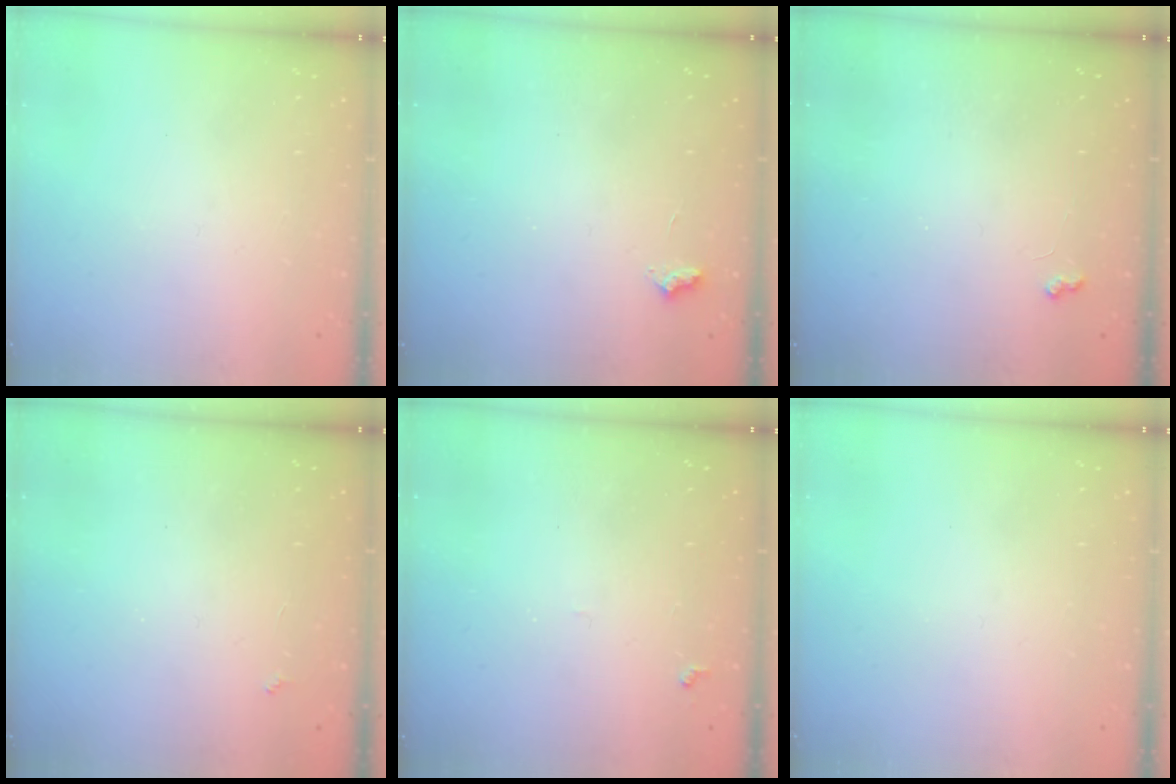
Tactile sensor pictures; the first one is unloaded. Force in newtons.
{"total": 2.7, "press": 2.7, "slide": 0.4}
{"total": 2.9, "press": 2.8, "slide": 0.5}
{"total": 2.4, "press": 2.3, "slide": 0.4}
{"total": 4.9, "press": 4.8, "slide": 0.4}
{"total": 0.0}